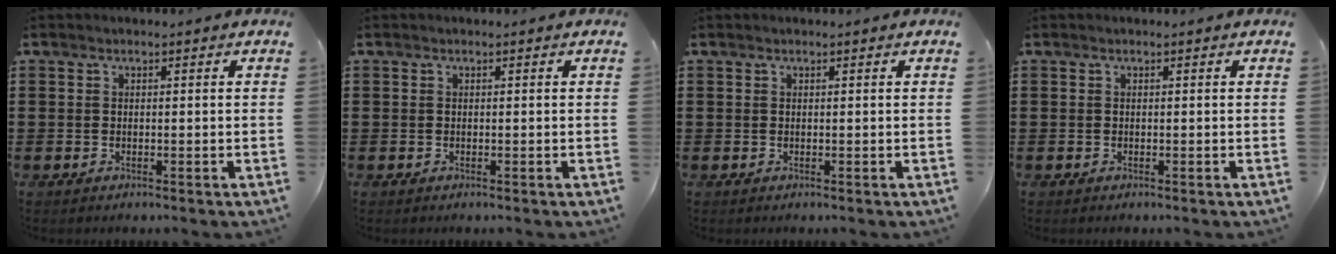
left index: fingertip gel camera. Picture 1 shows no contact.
{"total": 0.0}
{"total": 0.0}
{"total": 0.0}